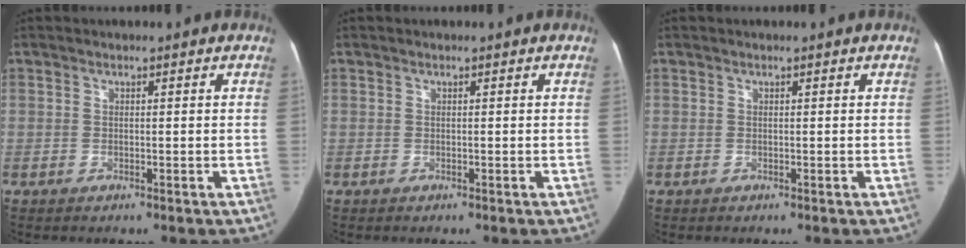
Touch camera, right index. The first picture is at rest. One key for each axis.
{"total": 0.0}
{"total": 0.0}